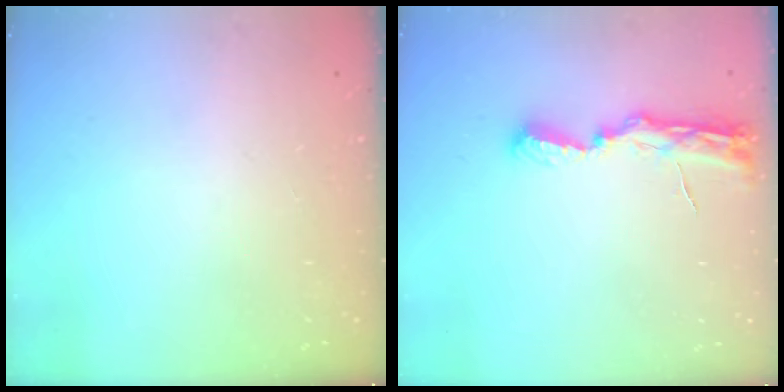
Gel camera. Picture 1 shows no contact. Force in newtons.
{"total": 7.6, "press": 7.6, "slide": 0.9}